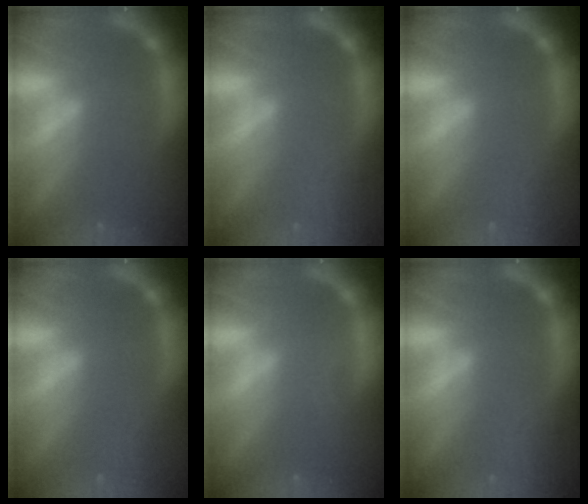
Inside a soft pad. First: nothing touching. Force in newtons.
{"total": 2.9}
{"total": 1.4}
{"total": 1.4}
{"total": 0.9}
{"total": 2.9}